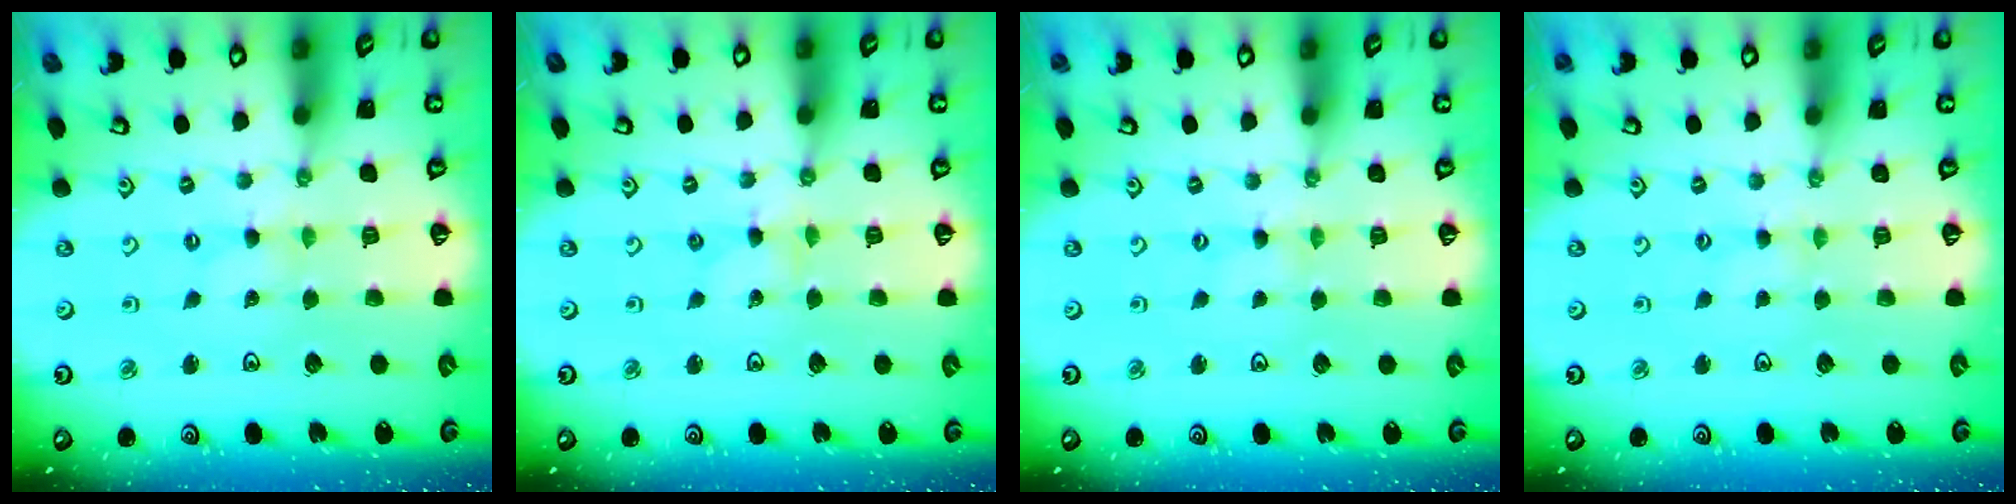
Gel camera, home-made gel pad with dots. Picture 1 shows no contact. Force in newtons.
{"total": 0.8, "press": 0.8, "slide": 0.1}
{"total": 0.0}
{"total": 1.2, "press": 1.1, "slide": 0.2}